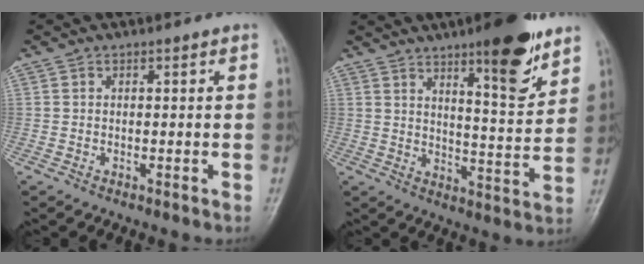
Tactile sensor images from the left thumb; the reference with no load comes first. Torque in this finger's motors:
{"motor_torque": [1.99, 1.08, 1.32, -1.34, 0.32]}